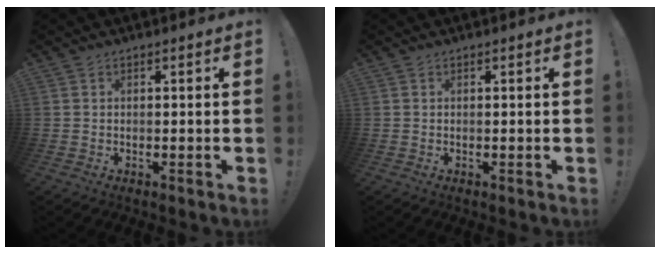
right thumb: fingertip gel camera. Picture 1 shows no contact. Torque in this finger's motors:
{"motor_torque": [0.22, -0.44, 0.01, 0.06, 0.00]}